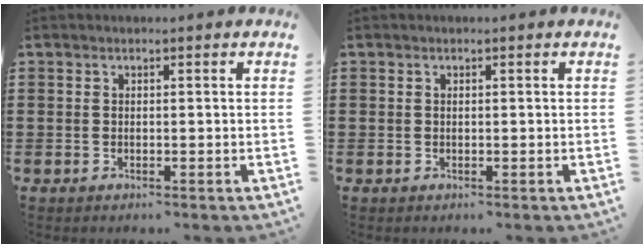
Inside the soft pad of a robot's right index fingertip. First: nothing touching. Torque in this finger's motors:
{"motor_torque": [-0.09, 0.19, -0.04, -0.01]}